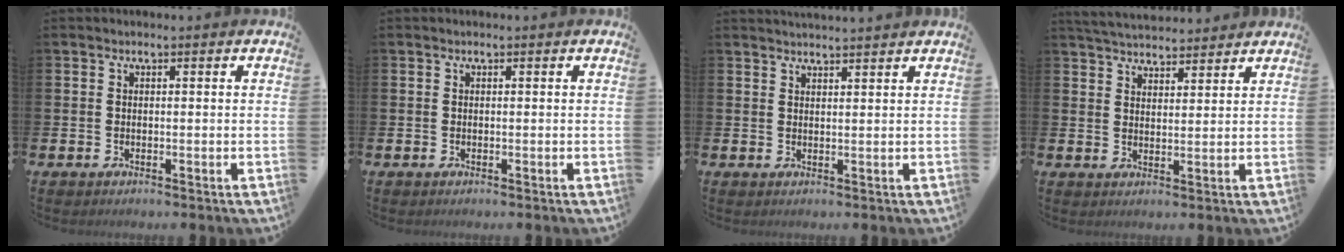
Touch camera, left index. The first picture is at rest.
{"total": 0.0}
{"total": 2.2, "force": [2.2, -0.2, 0.0], "torque": [-0.002, -0.011, 0.041]}
{"total": 4.6, "force": [4.5, 0.9, 0.2], "torque": [-0.014, -0.022, 0.082]}